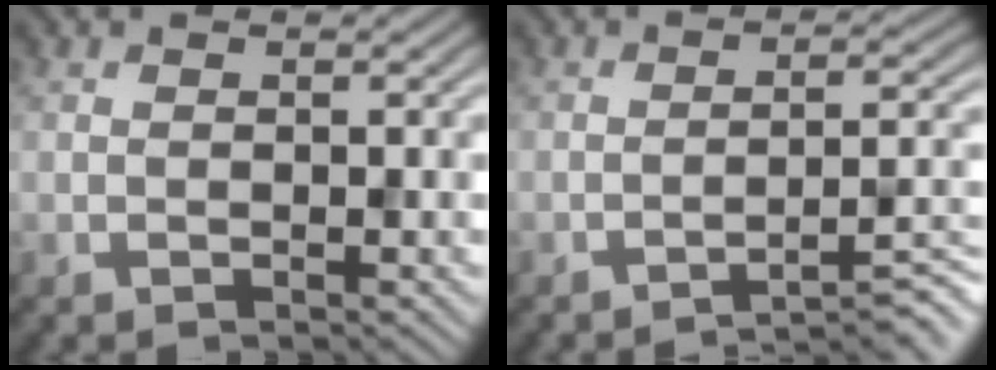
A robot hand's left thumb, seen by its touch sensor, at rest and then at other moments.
{"total": 4.6, "force": [-3.4, 0.4, 3.0], "torque": [-0.039, 0.015, -0.063]}